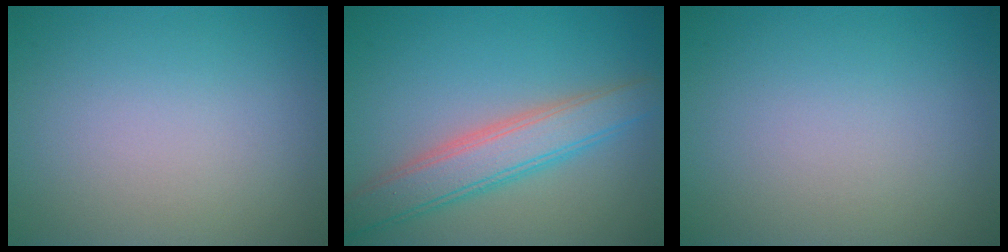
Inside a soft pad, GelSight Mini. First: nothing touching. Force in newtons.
{"total": 4.8, "press": 4.8, "slide": 0.1}
{"total": 0.0}